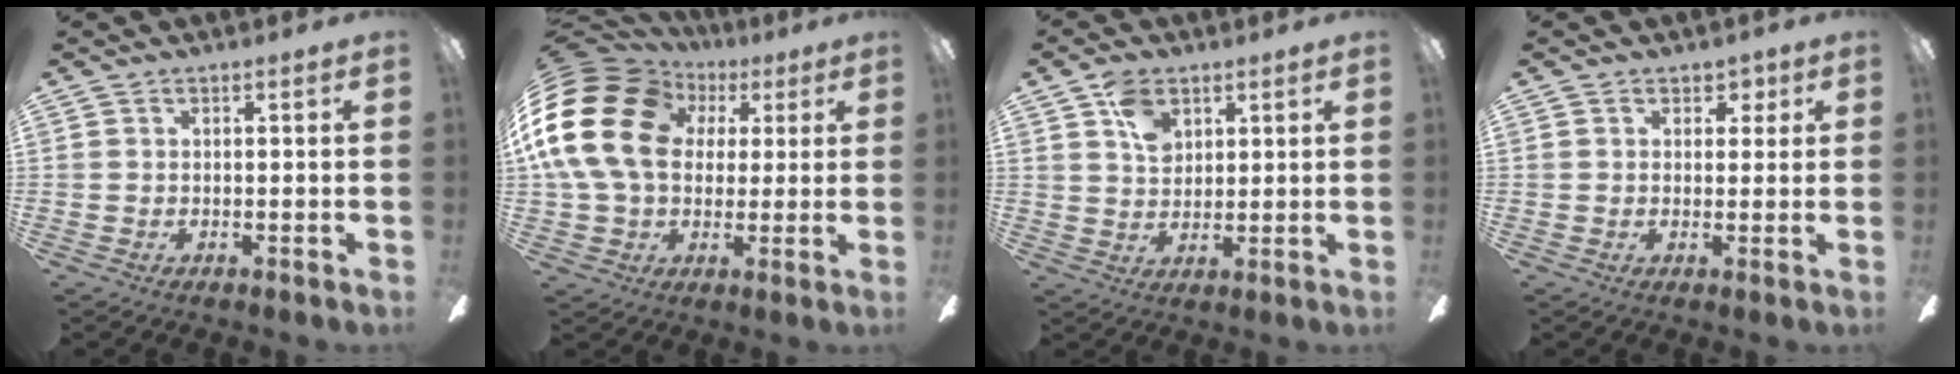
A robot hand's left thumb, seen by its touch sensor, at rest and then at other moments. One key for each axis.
{"total": 22.4, "fx": 3.9, "fy": 17.5, "fz": 13.5, "tx": -0.296, "ty": -0.006, "tz": 0.066}
{"total": 7.1, "fx": 3.5, "fy": 4.9, "fz": 3.9, "tx": -0.064, "ty": 0.002, "tz": 0.063}
{"total": 3.0, "fx": 1.3, "fy": 2.4, "fz": 1.1, "tx": -0.002, "ty": 0.001, "tz": 0.018}